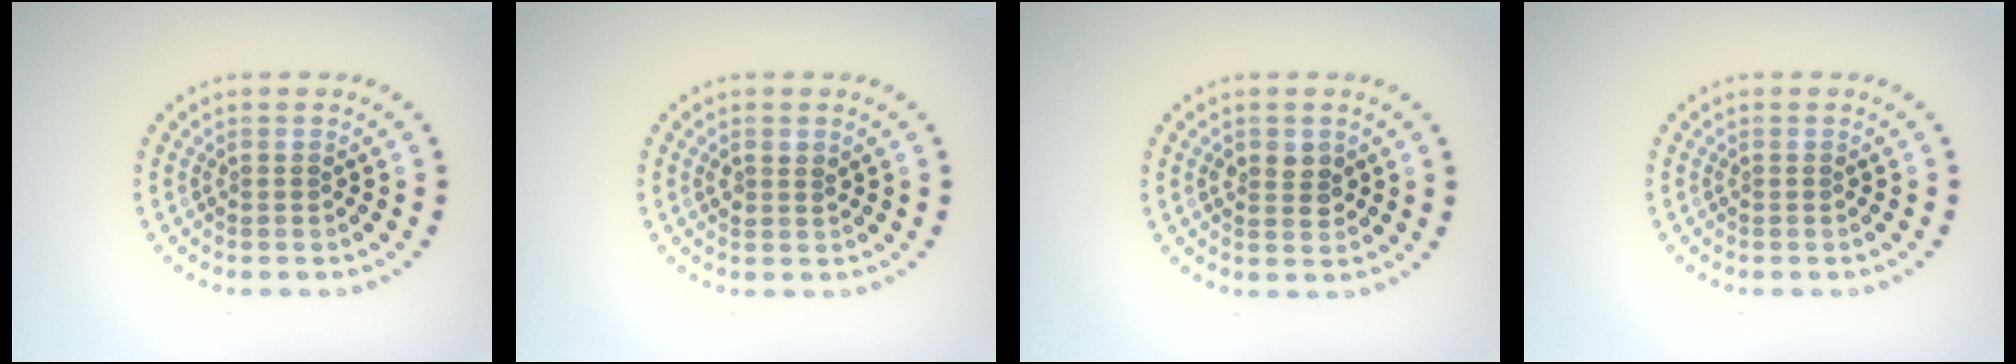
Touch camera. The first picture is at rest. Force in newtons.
{"total": 1.2, "press": 1.1, "slide": 0.6}
{"total": 2.1, "press": 2.1, "slide": 0.2}
{"total": 0.0}